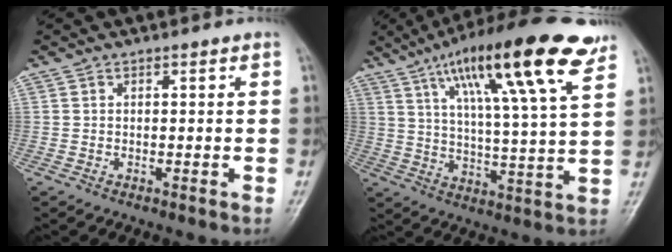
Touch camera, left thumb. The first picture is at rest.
{"total": 21.6, "force": [12.3, 3.6, 17.4], "torque": [-0.265, -0.031, 0.195]}